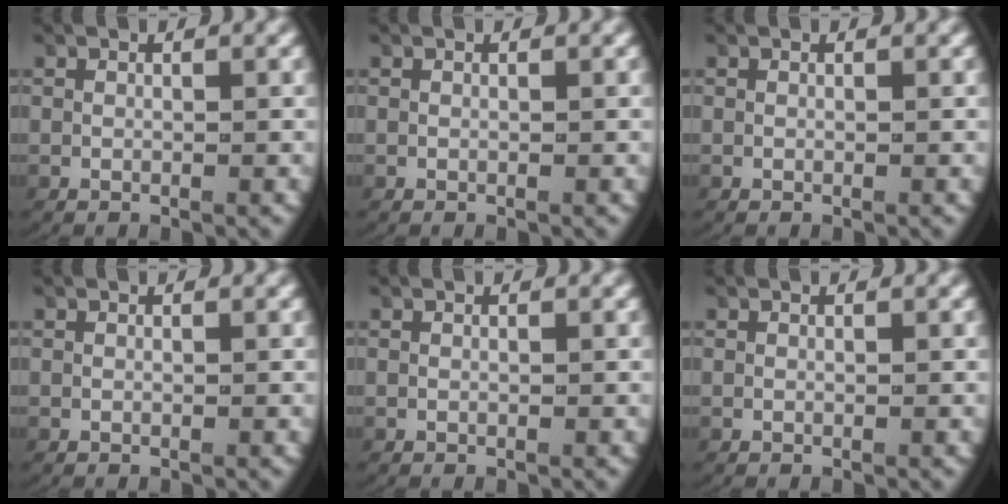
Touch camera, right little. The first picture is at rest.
{"total": 0.0}
{"total": 0.0}
{"total": 0.0}
{"total": 0.0}
{"total": 0.0}